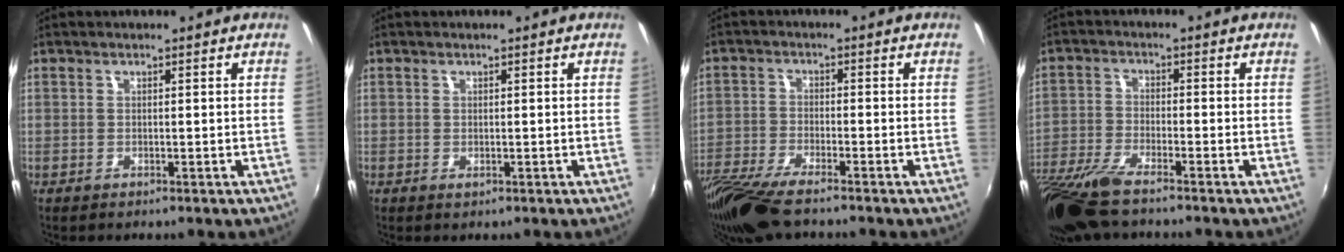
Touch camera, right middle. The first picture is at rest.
{"total": 0.0}
{"total": 11.0, "force": [-9.0, 2.0, 6.1], "torque": [-0.147, -0.035, -0.173]}
{"total": 11.6, "force": [-9.2, 2.0, 6.8], "torque": [-0.161, -0.037, -0.182]}